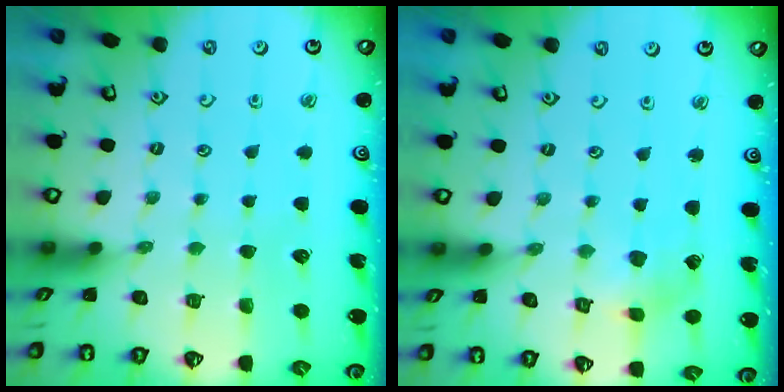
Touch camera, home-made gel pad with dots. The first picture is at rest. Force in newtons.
{"total": 2.7, "press": 2.7, "slide": 0.3}